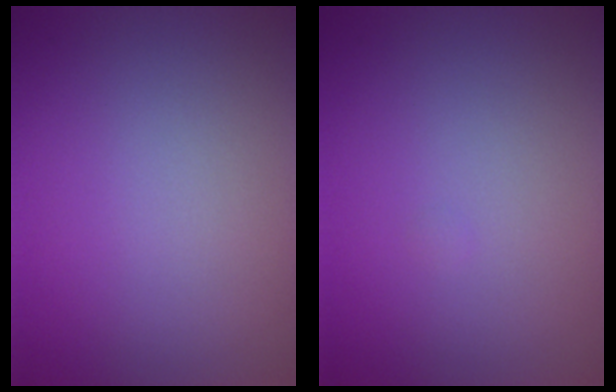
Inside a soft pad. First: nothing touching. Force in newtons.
{"total": 0.0}